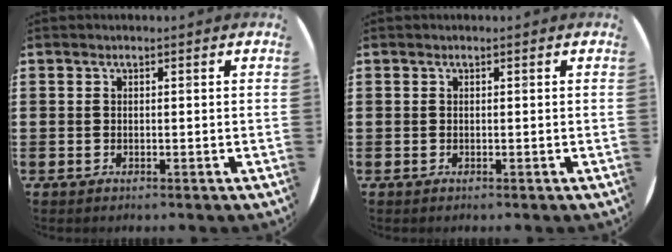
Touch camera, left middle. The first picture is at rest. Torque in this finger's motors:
{"motor_torque": [0.00, 0.00, 0.00, 0.01]}